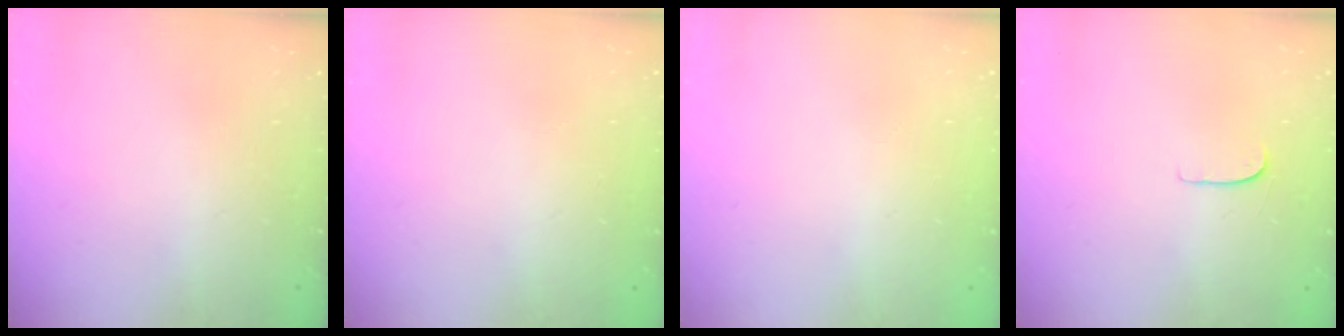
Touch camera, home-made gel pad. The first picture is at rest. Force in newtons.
{"total": 0.0}
{"total": 0.0}
{"total": 4.3, "press": 4.3, "slide": 0.5}